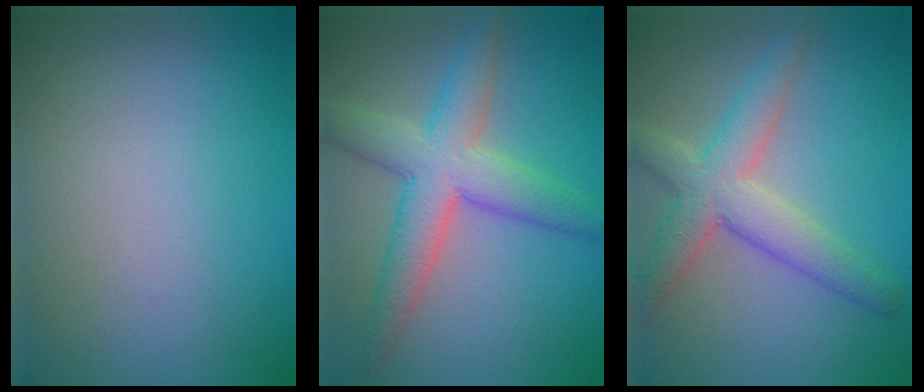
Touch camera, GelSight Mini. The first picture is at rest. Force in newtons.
{"total": 7.1, "press": 7.1, "slide": 0.2}
{"total": 5.2, "press": 5.2, "slide": 0.5}